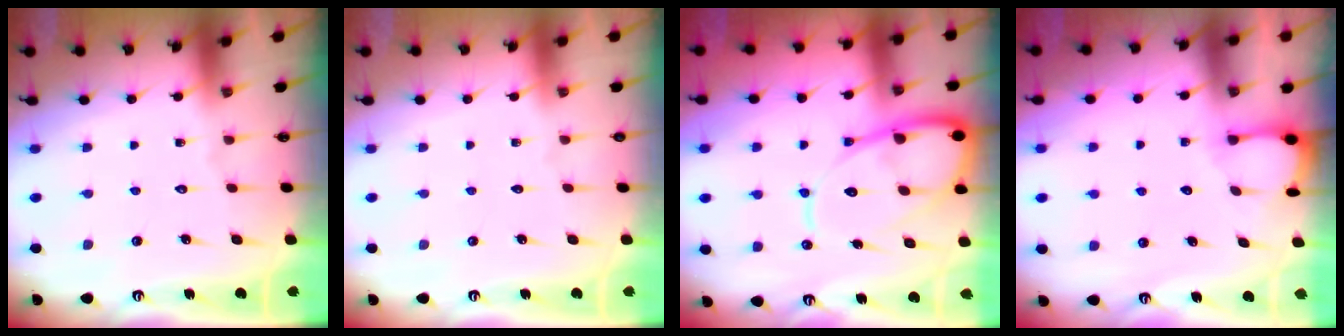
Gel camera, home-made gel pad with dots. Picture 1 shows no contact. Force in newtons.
{"total": 0.0}
{"total": 14.8, "press": 14.7, "slide": 1.5}
{"total": 2.0, "press": 2.0, "slide": 0.3}